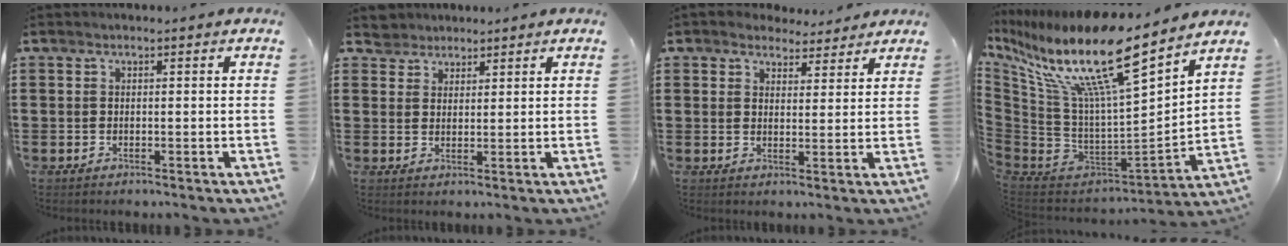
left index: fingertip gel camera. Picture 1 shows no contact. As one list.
[{"total": 2.7, "force": [2.3, 1.3, -0.4], "torque": [-0.003, 0.007, 0.046]}, {"total": 4.0, "force": [3.6, 1.6, 0.5], "torque": [-0.023, -0.004, 0.069]}, {"total": 16.4, "force": [11.5, 1.8, 11.5], "torque": [-0.251, -0.086, 0.175]}]